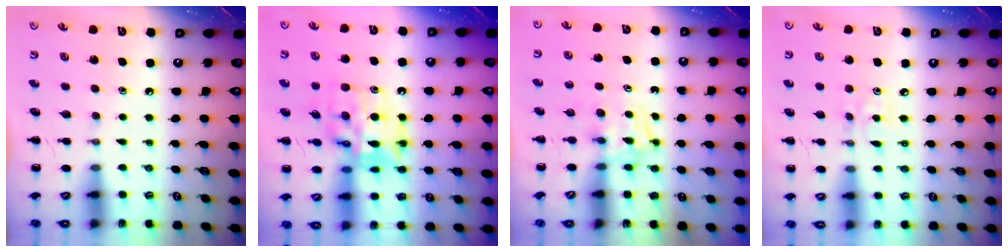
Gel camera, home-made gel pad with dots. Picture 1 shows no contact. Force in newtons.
{"total": 15.4, "press": 14.9, "slide": 3.7}
{"total": 3.4, "press": 3.2, "slide": 1.3}
{"total": 2.4, "press": 2.2, "slide": 0.8}